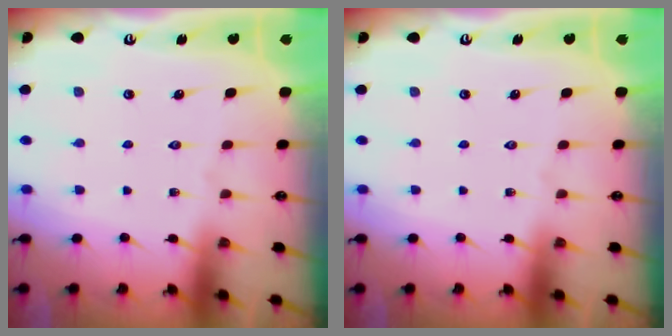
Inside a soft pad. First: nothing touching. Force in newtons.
{"total": 0.0}